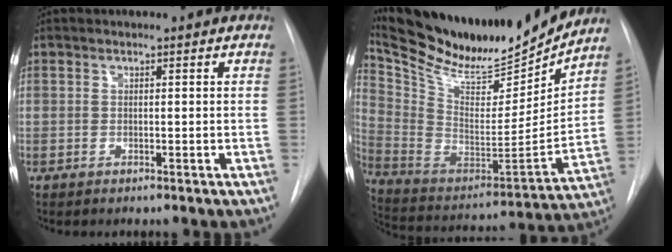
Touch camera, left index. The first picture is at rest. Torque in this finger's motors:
{"motor_torque": [0.94, -1.09, 0.02, 0.05]}